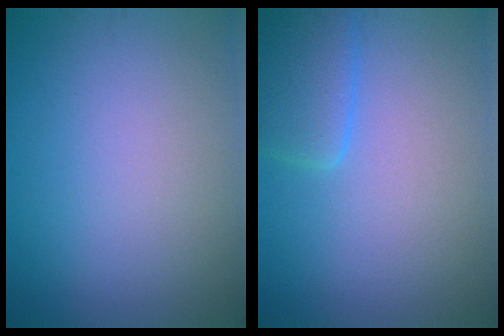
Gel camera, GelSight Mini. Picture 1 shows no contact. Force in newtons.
{"total": 3.2, "press": 3.2, "slide": 0.3}